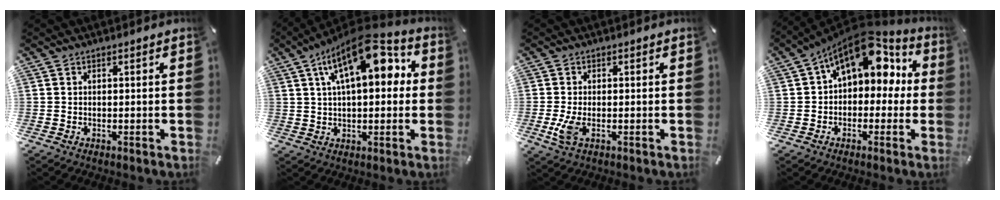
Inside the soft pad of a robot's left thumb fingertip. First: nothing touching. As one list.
[{"total": 18.1, "force": [6.4, 8.5, 14.6], "torque": [-0.226, -0.012, 0.102]}, {"total": 4.4, "force": [-0.9, 2.0, 3.8], "torque": [-0.089, -0.005, -0.019]}, {"total": 15.0, "force": [6.8, 9.0, 9.8], "torque": [-0.146, -0.031, 0.119]}]